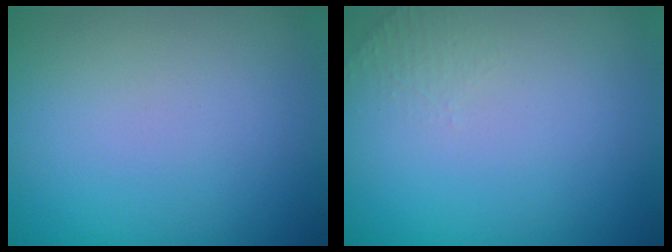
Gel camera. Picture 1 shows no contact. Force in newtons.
{"total": 1.0, "press": 0.9, "slide": 0.3}